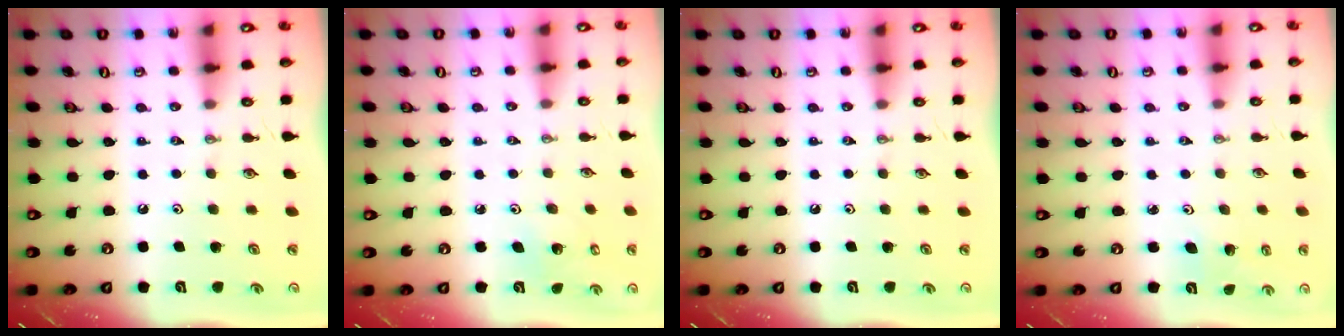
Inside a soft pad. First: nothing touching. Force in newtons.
{"total": 4.0, "press": 4.0, "slide": 0.3}
{"total": 0.0}
{"total": 2.8, "press": 2.7, "slide": 1.0}